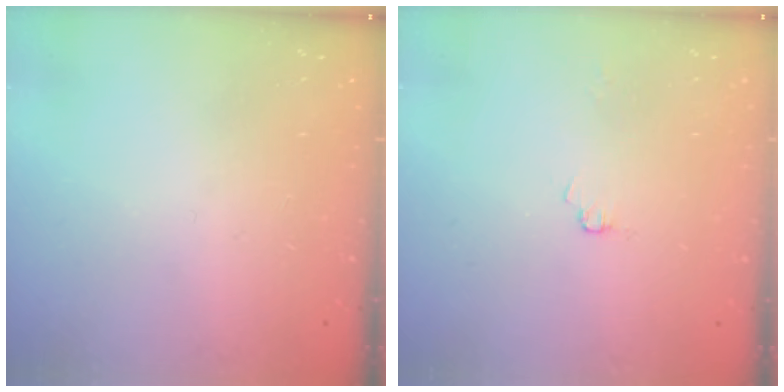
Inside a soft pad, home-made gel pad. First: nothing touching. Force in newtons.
{"total": 1.7, "press": 1.7, "slide": 0.2}